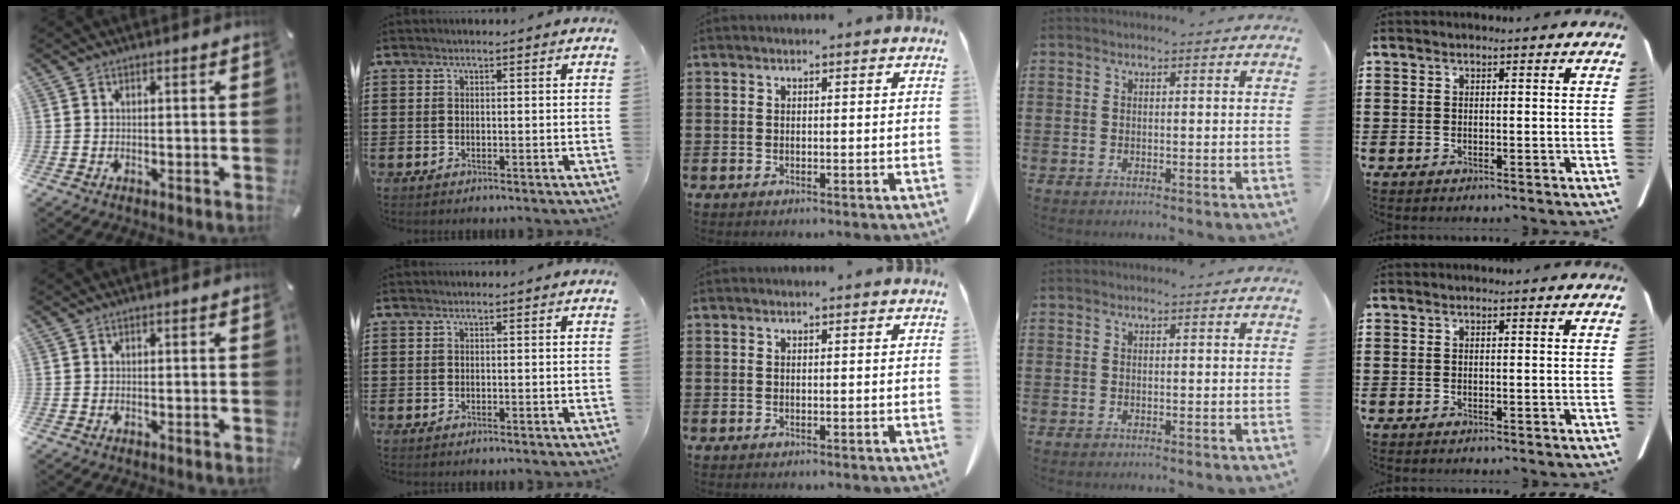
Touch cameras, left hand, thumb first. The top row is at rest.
{}